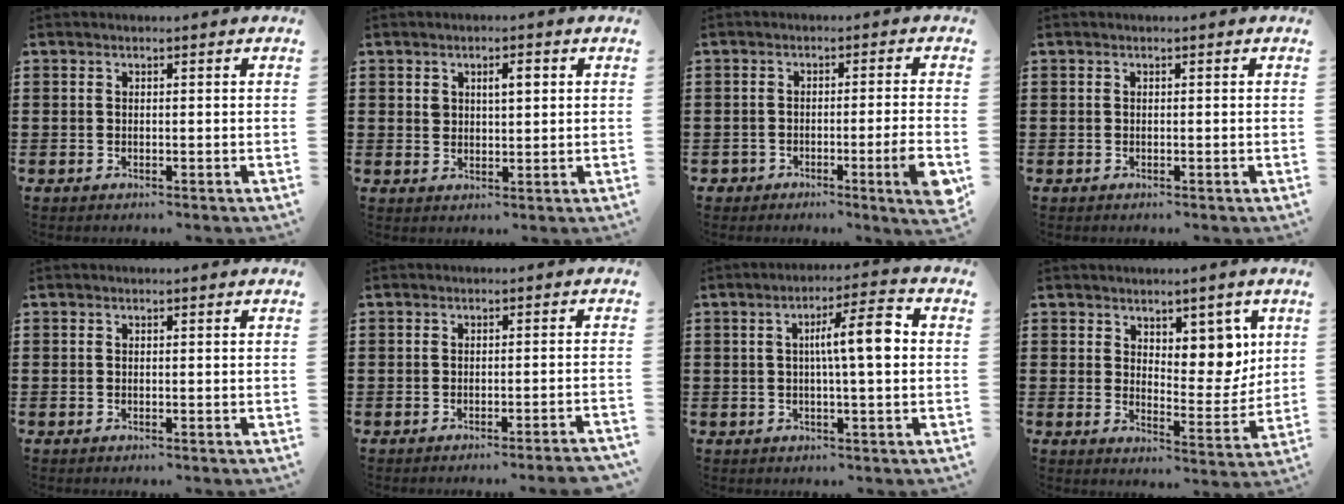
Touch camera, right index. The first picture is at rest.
{"total": 2.7, "force": [0.9, 1.3, 2.1], "torque": [-0.037, 0.003, 0.013]}
{"total": 5.1, "force": [-2.5, 0.7, 4.3], "torque": [-0.061, -0.010, -0.042]}
{"total": 0.0}
{"total": 0.0}
{"total": 1.8, "force": [-1.5, -0.5, 0.9], "torque": [-0.015, -0.002, -0.030]}
{"total": 7.3, "force": [0.6, 1.0, 7.2], "torque": [-0.117, -0.001, 0.001]}
{"total": 6.4, "force": [4.0, 3.8, 3.3], "torque": [-0.056, -0.012, 0.068]}